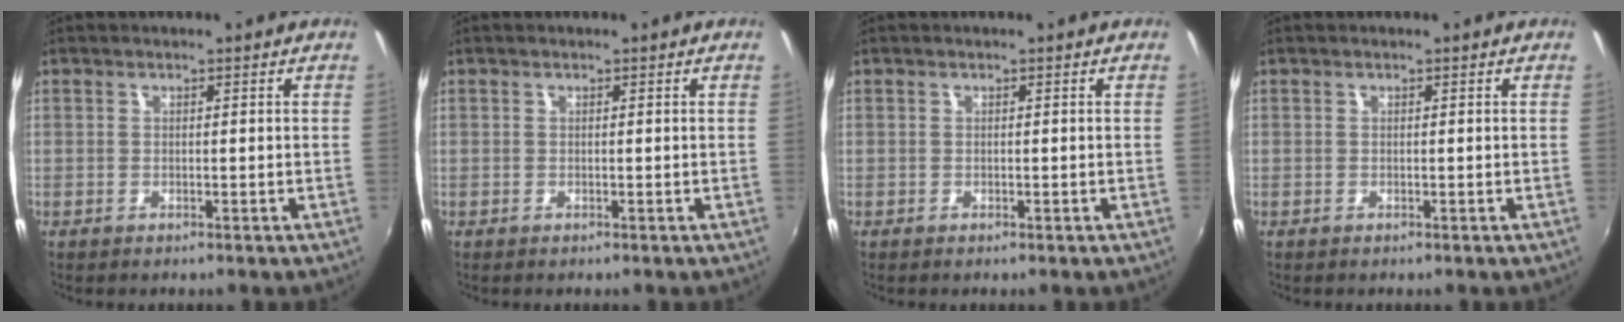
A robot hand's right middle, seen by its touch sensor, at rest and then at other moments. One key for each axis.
{"total": 0.0}
{"total": 0.0}
{"total": 0.0}